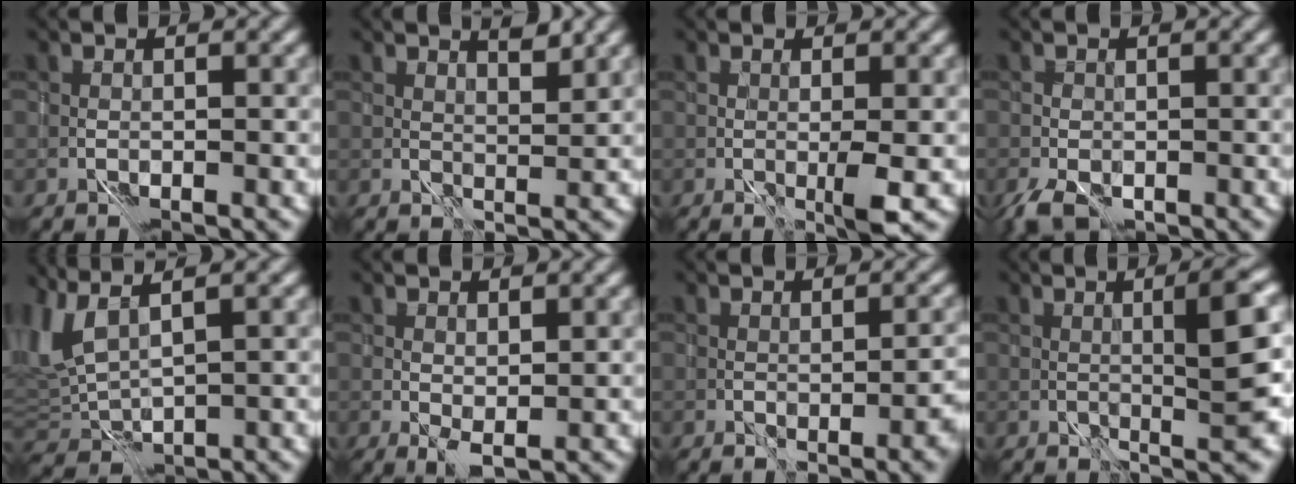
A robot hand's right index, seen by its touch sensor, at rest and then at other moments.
{"total": 2.8, "force": [2.7, -0.1, 0.7], "torque": [-0.006, 0.002, 0.048]}
{"total": 1.9, "force": [0.9, -0.1, 1.7], "torque": [-0.028, 0.003, 0.014]}
{"total": 2.9, "force": [-1.8, 1.3, 1.9], "torque": [-0.030, -0.006, -0.033]}
{"total": 5.3, "force": [2.7, 2.0, 4.1], "torque": [-0.103, 0.003, 0.054]}
{"total": 1.3, "force": [1.0, 0.1, 0.8], "torque": [-0.017, 0.002, 0.022]}
{"total": 3.0, "force": [-0.2, 0.7, 2.9], "torque": [-0.029, 0.006, 0.009]}
{"total": 6.1, "force": [1.6, 1.1, 5.8], "torque": [-0.069, 0.011, 0.036]}